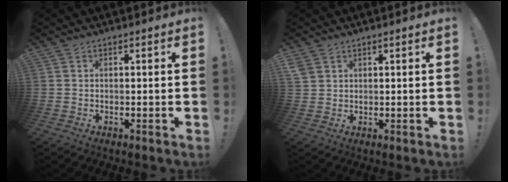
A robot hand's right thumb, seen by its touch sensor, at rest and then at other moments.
{"total": 3.3, "force": [2.1, 2.2, 1.2], "torque": [-0.022, -0.006, 0.043]}